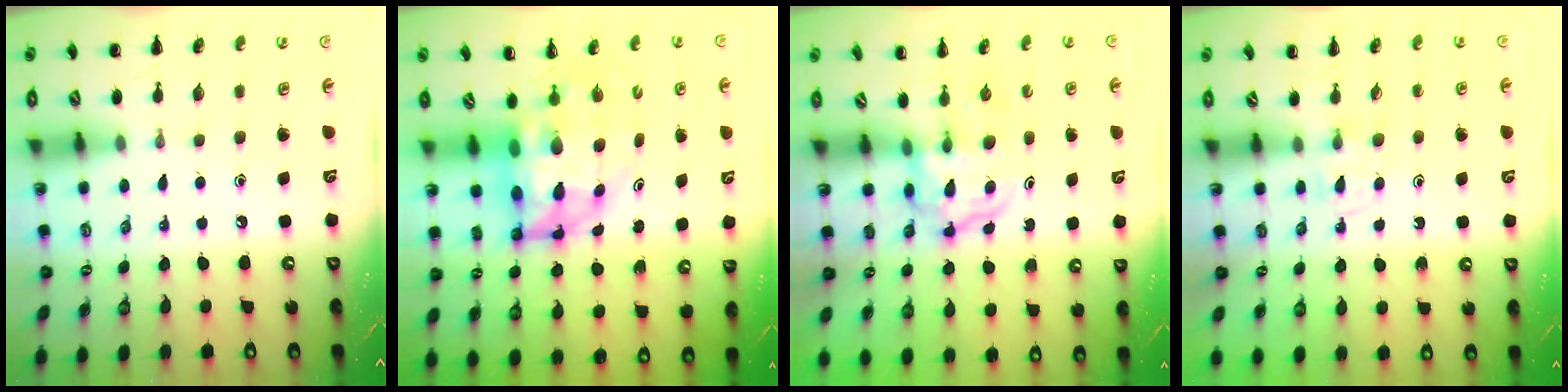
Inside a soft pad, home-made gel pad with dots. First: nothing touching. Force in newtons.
{"total": 8.2, "press": 7.9, "slide": 2.1}
{"total": 3.8, "press": 3.8, "slide": 0.4}
{"total": 3.4, "press": 3.1, "slide": 1.5}